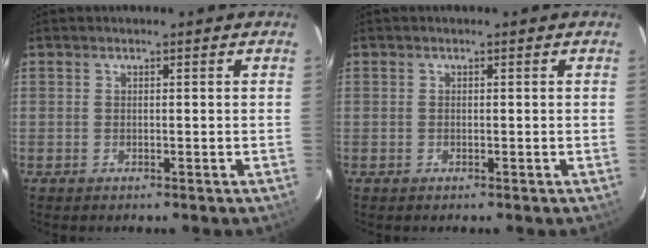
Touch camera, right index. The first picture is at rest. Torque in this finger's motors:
{"motor_torque": [0.05, 0.07, 0.00, -0.01]}